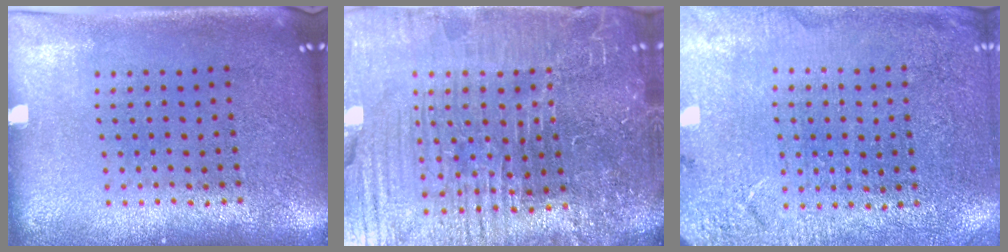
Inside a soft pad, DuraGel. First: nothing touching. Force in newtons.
{"total": 7.0, "press": 6.3, "slide": 3.1}
{"total": 2.5, "press": 2.5, "slide": 0.2}